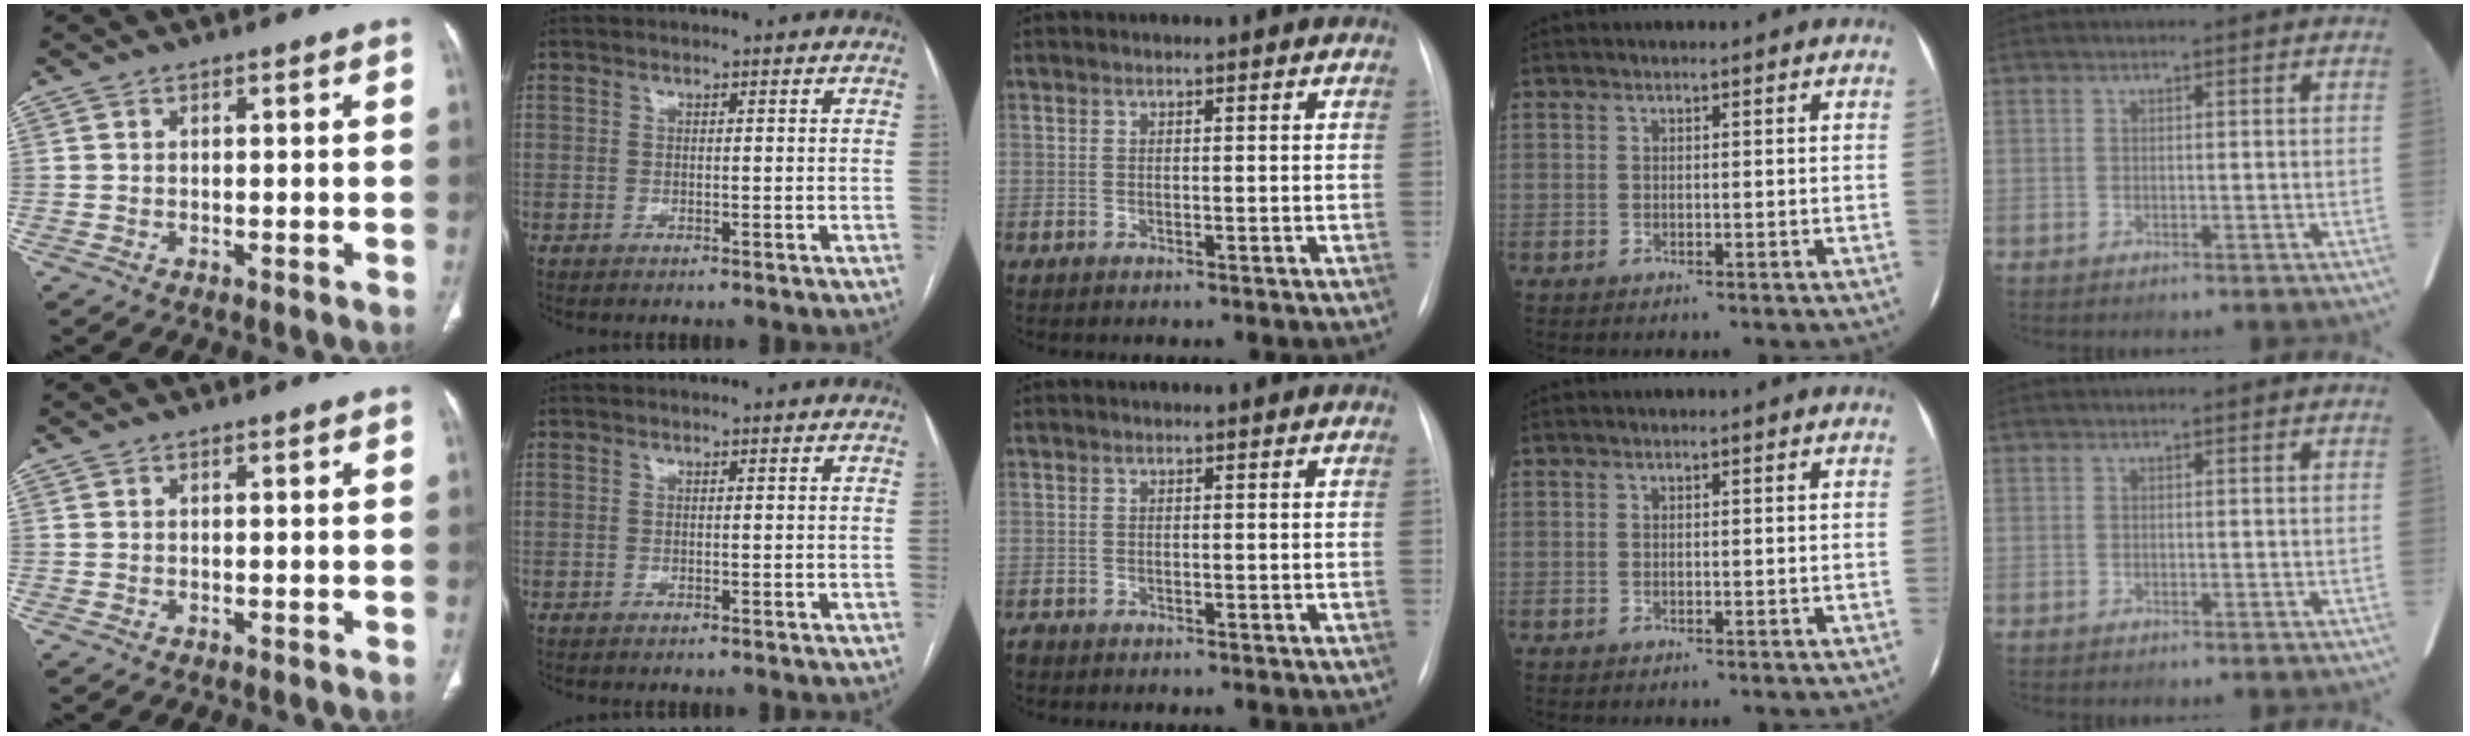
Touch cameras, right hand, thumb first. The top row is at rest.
{"middle": {"total": 0.6, "force": [-0.5, 0.2, 0.1], "torque": [-0.002, 0.000, -0.010]}}